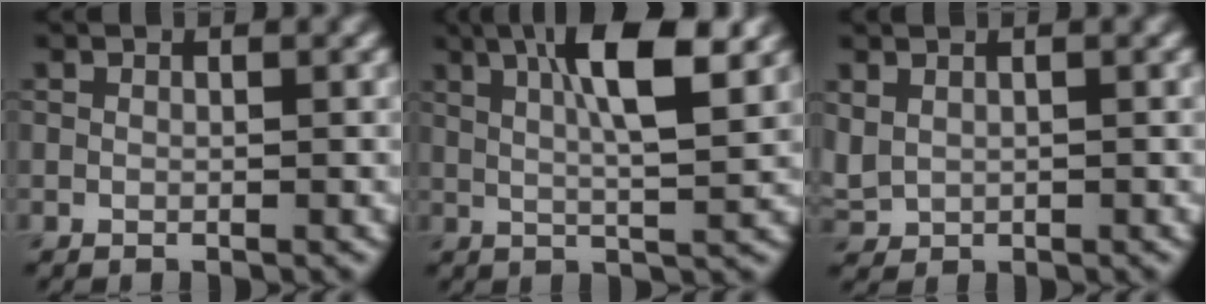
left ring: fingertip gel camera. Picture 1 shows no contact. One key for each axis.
{"total": 8.0, "fx": 3.1, "fy": 1.8, "fz": 7.1, "tx": -0.102, "ty": 0.011, "tz": 0.046}
{"total": 1.3, "fx": 0.6, "fy": 0.9, "fz": 0.6, "tx": -0.017, "ty": 0.000, "tz": 0.018}